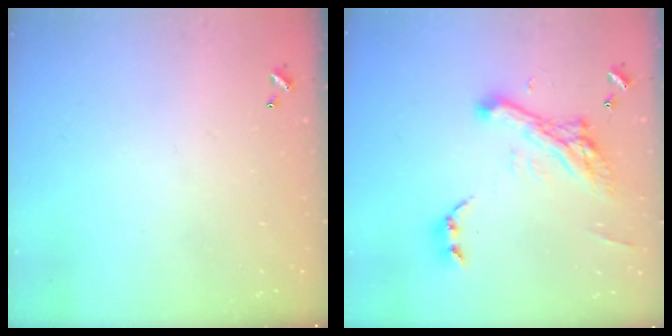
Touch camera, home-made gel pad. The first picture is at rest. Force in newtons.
{"total": 11.0, "press": 10.9, "slide": 1.9}